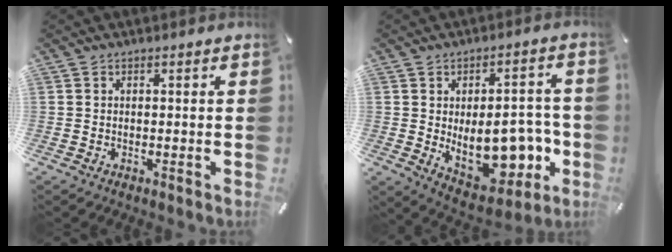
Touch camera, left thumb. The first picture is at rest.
{"total": 17.7, "force": [-1.8, 10.5, 14.1], "torque": [-0.182, -0.012, -0.011]}